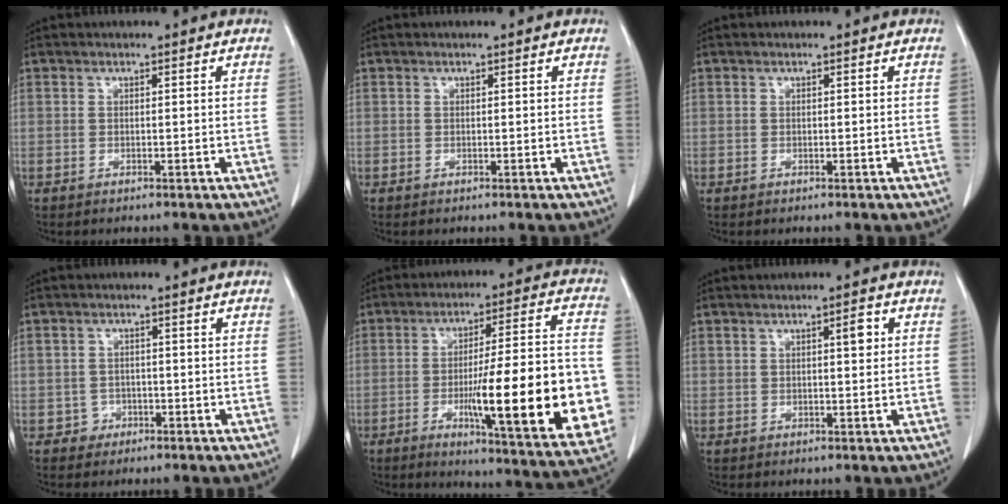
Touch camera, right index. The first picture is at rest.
{"total": 0.0}
{"total": 0.0}
{"total": 2.2, "force": [-0.9, 2.1, -0.2], "torque": [0.013, 0.012, -0.016]}
{"total": 24.0, "force": [-5.1, 2.8, 23.2], "torque": [-0.284, -0.003, -0.067]}
{"total": 2.4, "force": [1.0, 0.8, 2.1], "torque": [-0.030, 0.003, 0.016]}